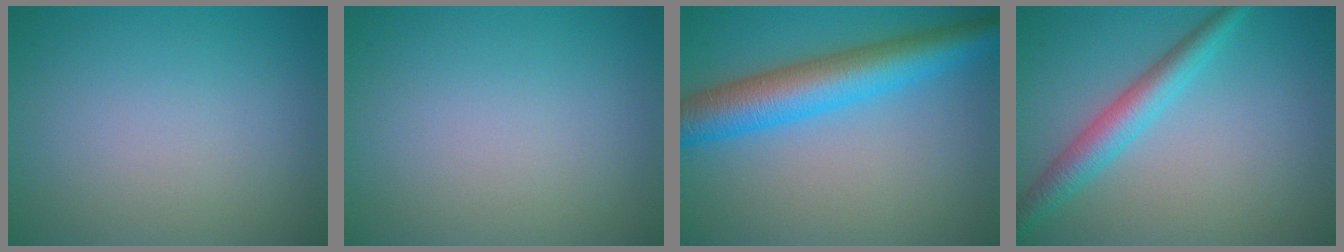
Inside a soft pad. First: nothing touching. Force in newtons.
{"total": 0.0}
{"total": 7.6, "press": 7.6, "slide": 0.2}
{"total": 3.7, "press": 3.7, "slide": 0.1}